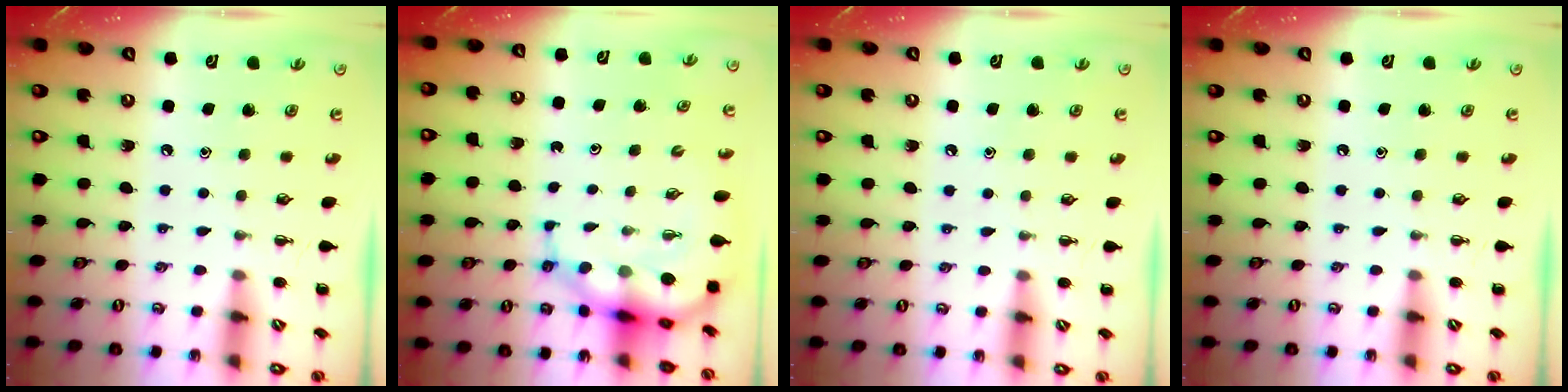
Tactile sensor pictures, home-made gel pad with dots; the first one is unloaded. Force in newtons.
{"total": 8.8, "press": 8.4, "slide": 2.7}
{"total": 3.6, "press": 3.4, "slide": 1.1}
{"total": 0.0}